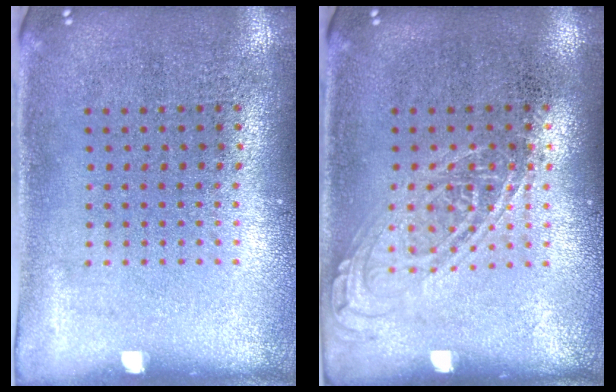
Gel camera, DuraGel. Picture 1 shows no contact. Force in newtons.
{"total": 1.1, "press": 1.1, "slide": 0.1}